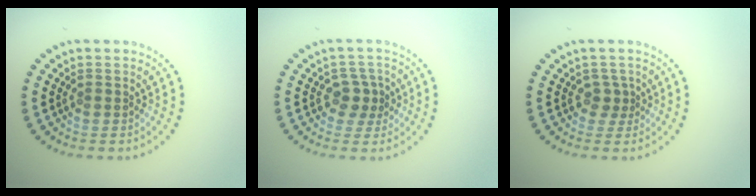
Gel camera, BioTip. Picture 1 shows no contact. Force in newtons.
{"total": 2.2, "press": 2.0, "slide": 0.9}
{"total": 1.2, "press": 0.8, "slide": 0.8}